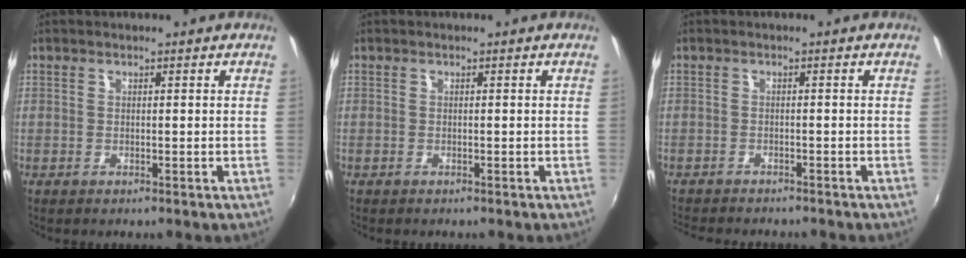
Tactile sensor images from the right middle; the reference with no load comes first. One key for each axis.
{"total": 0.0}
{"total": 5.9, "fx": -5.5, "fy": 0.9, "fz": 1.9, "tx": -0.051, "ty": -0.016, "tz": -0.084}